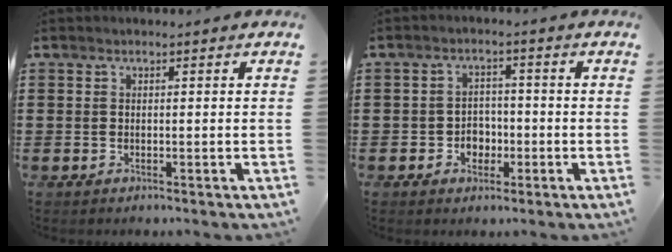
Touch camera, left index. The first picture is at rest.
{"total": 3.2, "force": [-1.3, 2.6, 1.4], "torque": [-0.034, 0.004, -0.029]}